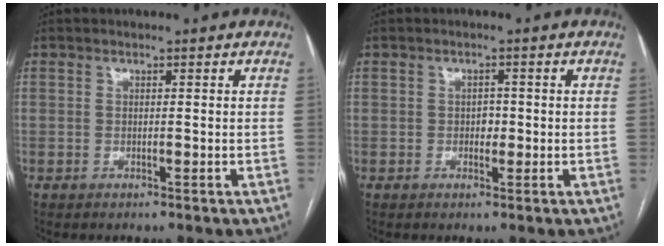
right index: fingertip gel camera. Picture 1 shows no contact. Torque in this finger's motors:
{"motor_torque": [0.20, 0.18, 0.02, 0.01]}